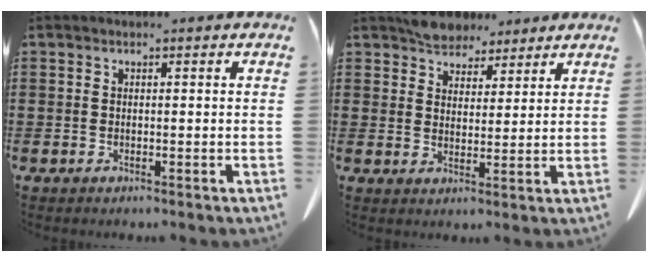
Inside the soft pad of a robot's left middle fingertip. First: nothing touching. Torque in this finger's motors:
{"motor_torque": [0.33, 0.31, 0.08, 0.03]}